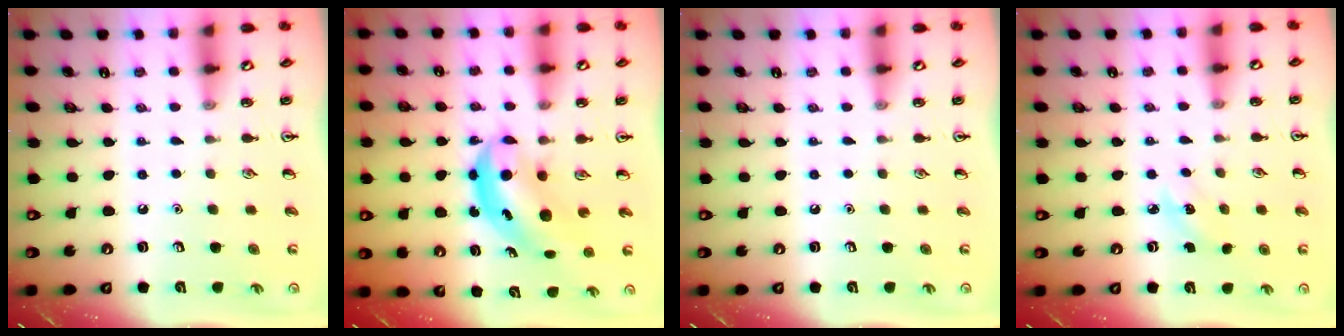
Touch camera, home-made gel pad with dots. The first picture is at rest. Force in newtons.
{"total": 5.5, "press": 5.4, "slide": 1.2}
{"total": 0.0}
{"total": 3.5, "press": 3.2, "slide": 1.3}